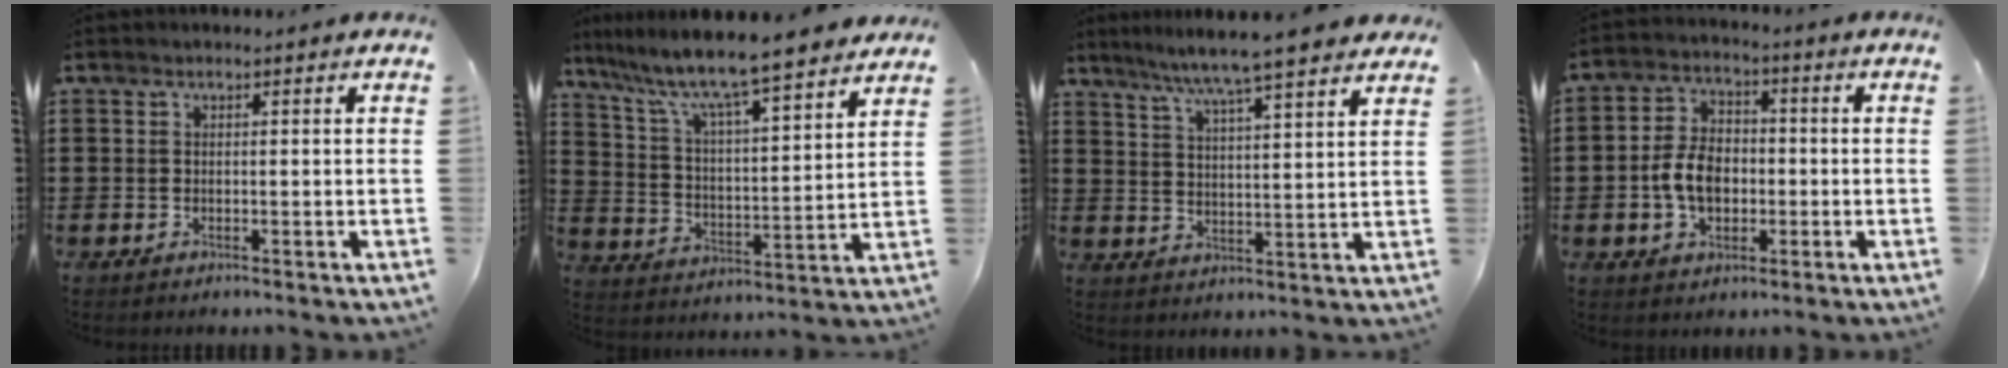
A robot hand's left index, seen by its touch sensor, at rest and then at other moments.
{"total": 8.3, "force": [7.3, 0.5, 3.9], "torque": [-0.107, -0.049, 0.119]}
{"total": 6.4, "force": [5.7, -0.8, 2.8], "torque": [-0.076, -0.032, 0.095]}
{"total": 7.0, "force": [-1.4, 4.7, 5.0], "torque": [-0.120, 0.004, -0.033]}